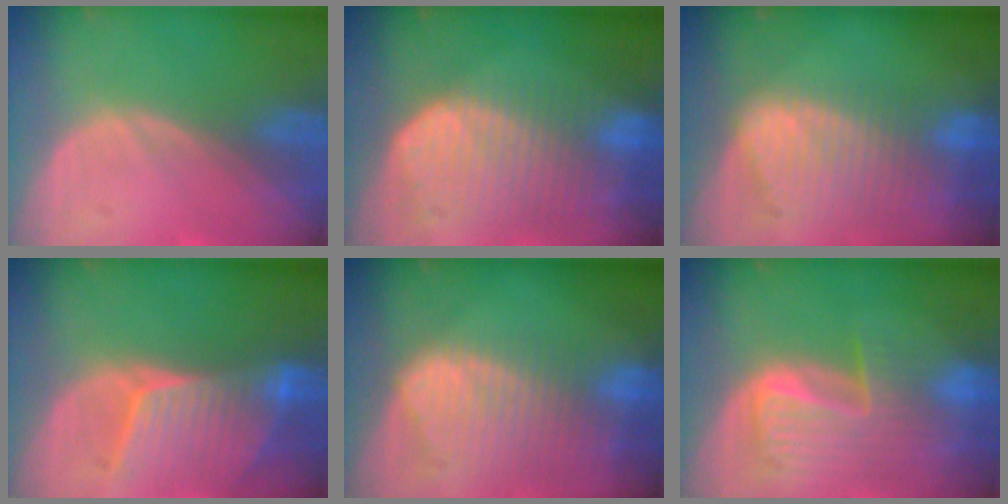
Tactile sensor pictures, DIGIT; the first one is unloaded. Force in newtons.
{"total": 10.2, "press": 8.8, "slide": 5.1}
{"total": 9.3, "press": 8.1, "slide": 4.6}
{"total": 8.4, "press": 7.6, "slide": 3.4}
{"total": 10.6, "press": 9.1, "slide": 5.4}
{"total": 9.8, "press": 8.4, "slide": 5.0}